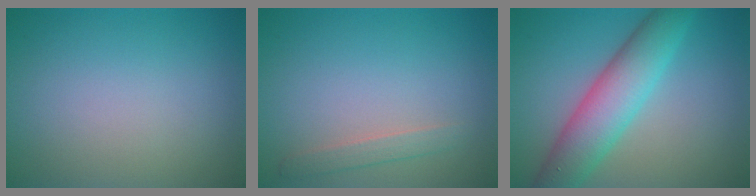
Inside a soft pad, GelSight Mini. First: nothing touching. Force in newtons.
{"total": 1.4, "press": 1.4, "slide": 0.0}
{"total": 6.6, "press": 6.6, "slide": 0.1}